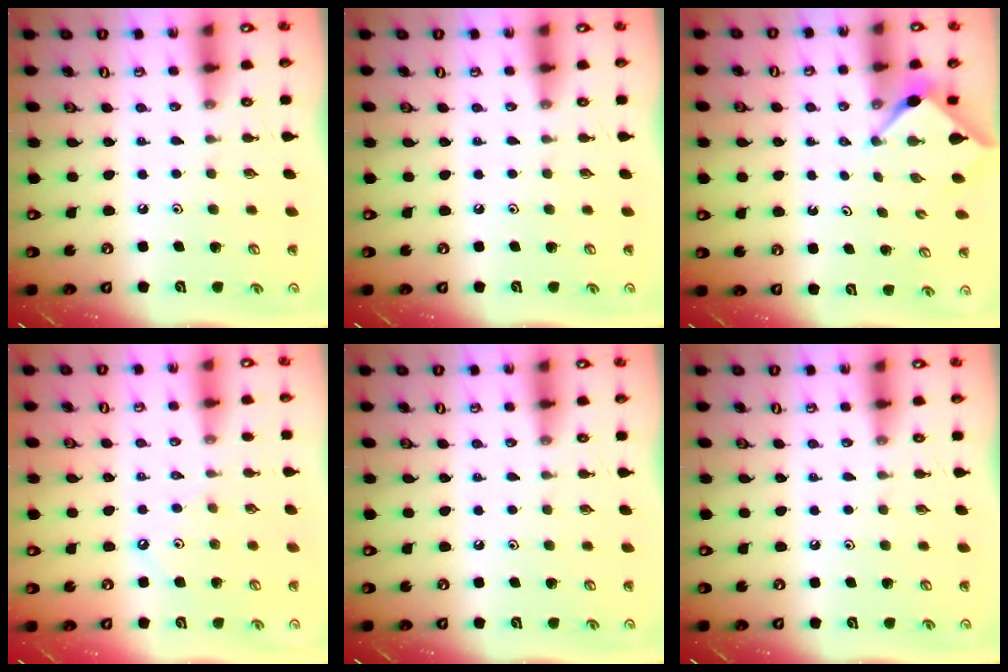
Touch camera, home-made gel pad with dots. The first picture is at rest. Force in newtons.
{"total": 0.0}
{"total": 3.0, "press": 3.0, "slide": 0.3}
{"total": 1.0, "press": 0.9, "slide": 0.3}
{"total": 0.0}
{"total": 0.0}